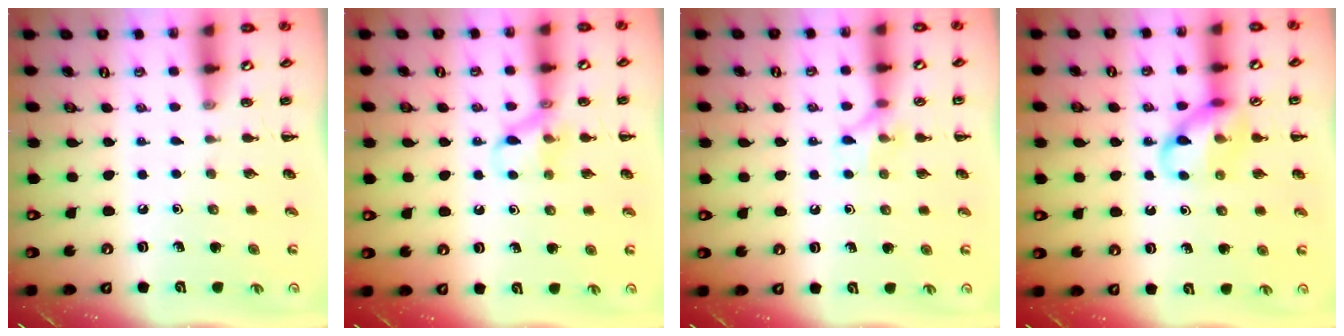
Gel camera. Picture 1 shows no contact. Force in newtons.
{"total": 9.3, "press": 9.2, "slide": 1.0}
{"total": 7.0, "press": 6.9, "slide": 0.7}
{"total": 12.7, "press": 12.6, "slide": 1.7}